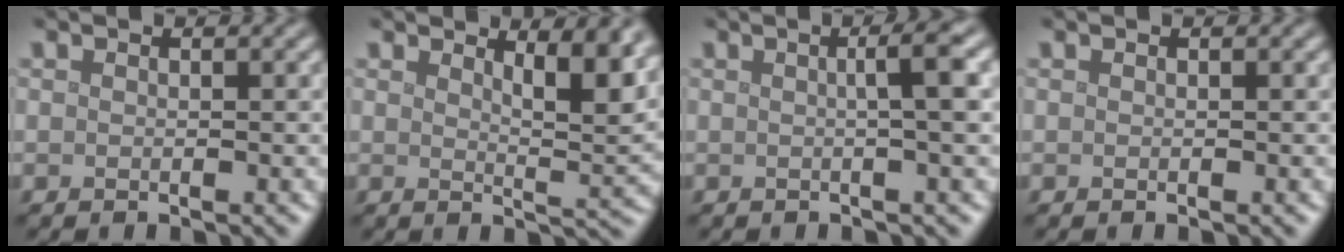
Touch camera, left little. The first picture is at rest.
{"total": 4.6, "force": [2.7, 1.2, 3.5], "torque": [-0.046, -0.008, 0.040]}
{"total": 4.0, "force": [0.5, 0.8, 3.9], "torque": [-0.046, 0.013, 0.001]}
{"total": 0.0}